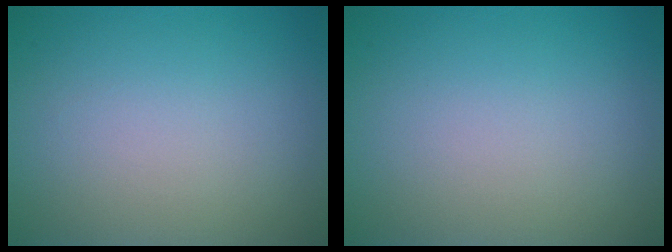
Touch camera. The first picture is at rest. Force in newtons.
{"total": 0.0}